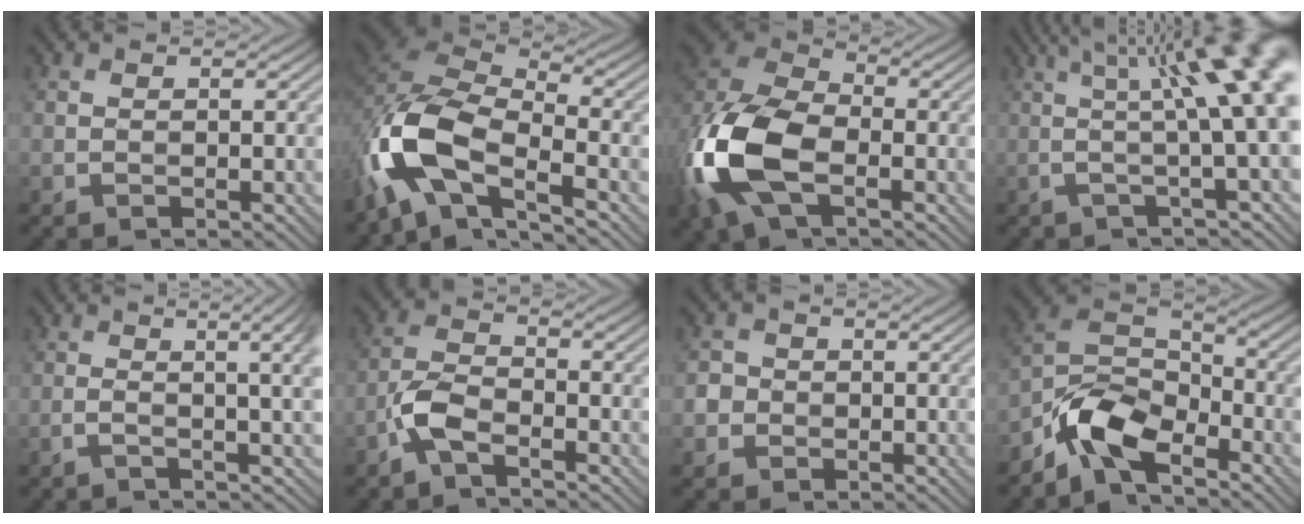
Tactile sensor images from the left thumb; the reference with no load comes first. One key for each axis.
{"total": 12.7, "fx": -5.7, "fy": 6.4, "fz": 9.4, "tx": -0.206, "ty": -0.011, "tz": -0.120}
{"total": 15.3, "fx": -4.4, "fy": 8.8, "fz": 11.7, "tx": -0.313, "ty": -0.022, "tz": -0.091}
{"total": 12.8, "fx": 2.0, "fy": 2.3, "fz": 12.4, "tx": -0.154, "ty": 0.027, "tz": 0.034}
{"total": 6.9, "fx": 0.3, "fy": 1.9, "fz": 6.6, "tx": -0.070, "ty": 0.016, "tz": 0.002}
{"total": 4.6, "fx": -2.9, "fy": 1.6, "fz": 3.2, "tx": -0.074, "ty": 0.006, "tz": -0.074}
{"total": 2.0, "fx": -0.5, "fy": 1.9, "fz": 0.4, "tx": -0.002, "ty": 0.000, "tz": -0.013}
{"total": 8.6, "fx": -5.8, "fy": 4.0, "fz": 4.9, "tx": -0.096, "ty": 0.003, "tz": -0.134}